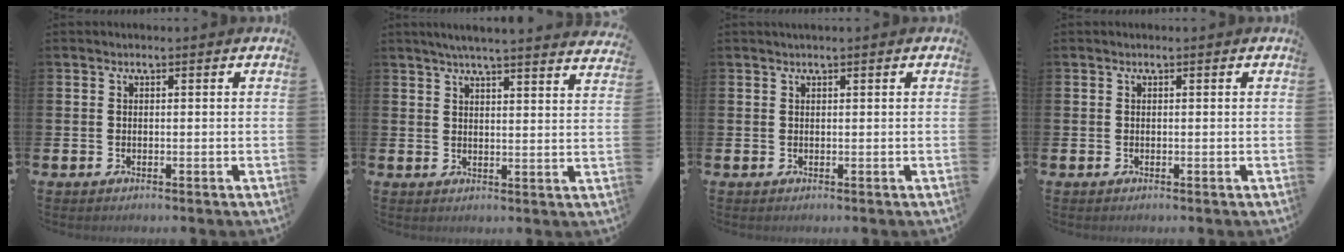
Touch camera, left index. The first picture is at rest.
{"total": 4.9, "force": [4.7, -0.5, 1.3], "torque": [-0.031, -0.023, 0.082]}
{"total": 0.6, "force": [0.5, 0.0, 0.4], "torque": [-0.002, -0.001, 0.009]}
{"total": 0.0}